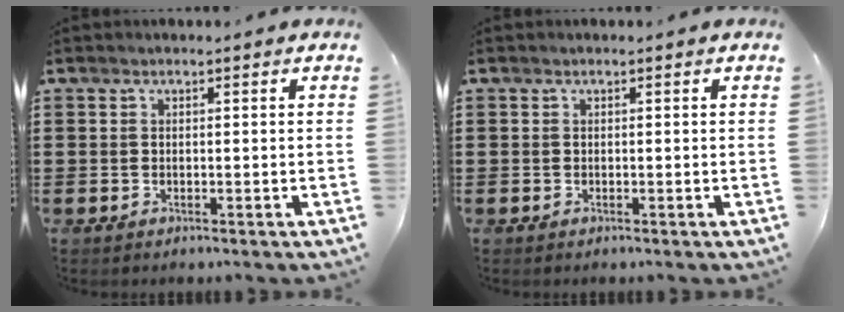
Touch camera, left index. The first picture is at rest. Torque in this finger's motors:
{"motor_torque": [0.03, -0.03, -0.02, -0.01]}